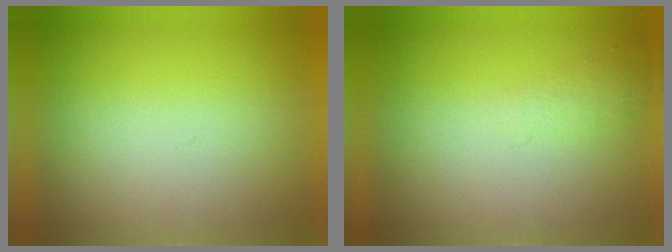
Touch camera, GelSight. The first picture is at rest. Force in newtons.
{"total": 1.1}